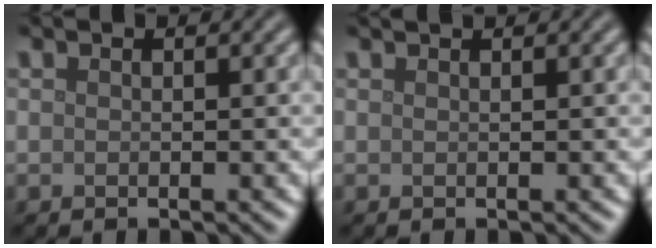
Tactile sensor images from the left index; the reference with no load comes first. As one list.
[{"total": 0.7, "force": [0.6, 0.1, 0.3], "torque": [-0.005, -0.002, 0.005]}]